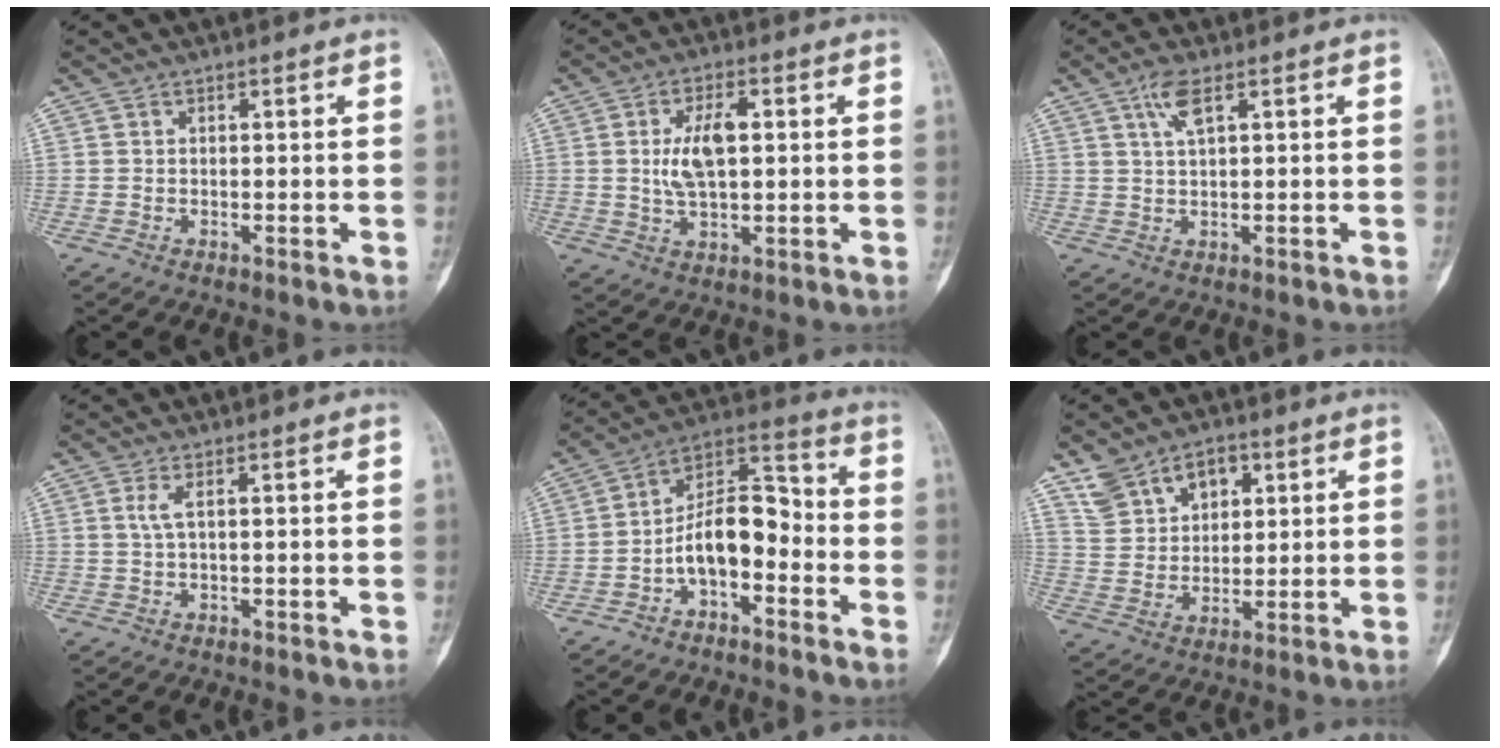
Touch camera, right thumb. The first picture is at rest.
{"total": 7.6, "force": [1.0, 3.4, 6.7], "torque": [-0.122, 0.002, 0.018]}
{"total": 3.9, "force": [1.7, 0.9, 3.4], "torque": [-0.074, 0.001, 0.039]}
{"total": 1.5, "force": [0.4, 0.1, 1.5], "torque": [-0.048, 0.005, 0.011]}
{"total": 11.4, "force": [-3.7, 6.0, 8.9], "torque": [-0.135, 0.063, -0.075]}
{"total": 8.9, "force": [5.1, 6.1, 3.9], "torque": [-0.045, -0.012, 0.102]}